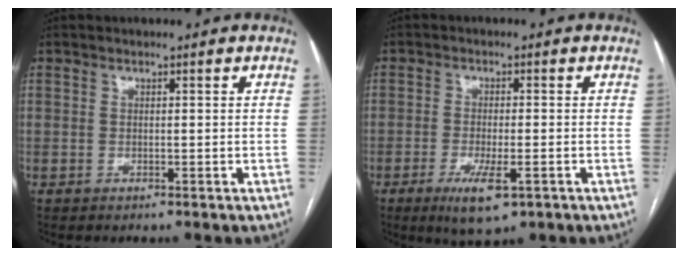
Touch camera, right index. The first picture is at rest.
{"total": 6.3, "force": [-3.1, 1.5, 5.3], "torque": [-0.099, -0.013, -0.045]}